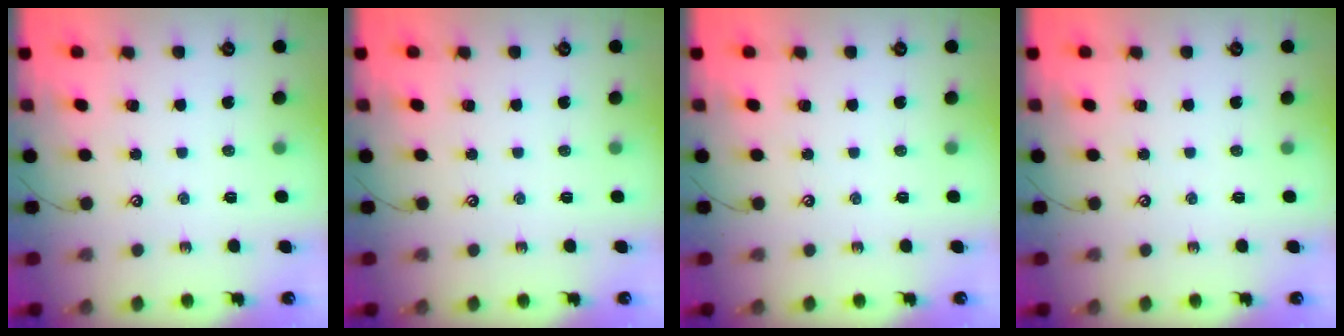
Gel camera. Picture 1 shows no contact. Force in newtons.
{"total": 0.0}
{"total": 0.0}
{"total": 0.0}